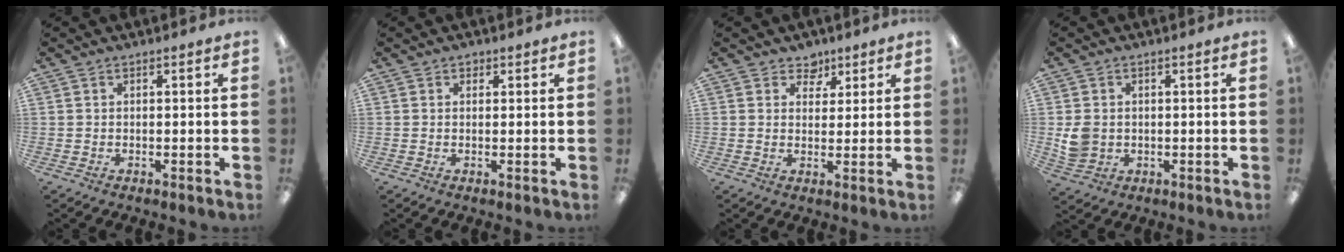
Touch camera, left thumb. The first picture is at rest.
{"total": 1.1, "force": [0.7, 0.7, 0.3], "torque": [0.002, -0.001, 0.012]}
{"total": 4.4, "force": [3.1, 3.1, 0.6], "torque": [-0.002, -0.015, 0.053]}
{"total": 5.0, "force": [0.3, 4.4, 2.4], "torque": [-0.044, 0.005, 0.009]}